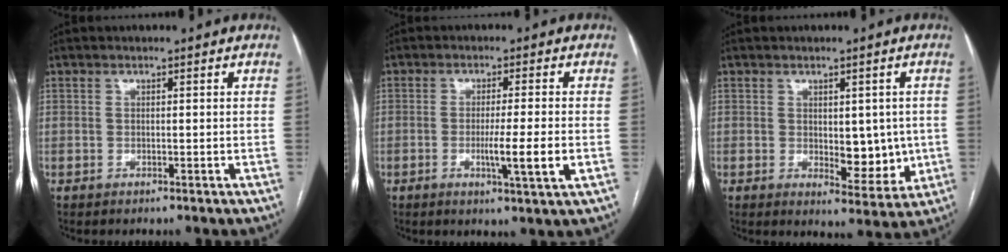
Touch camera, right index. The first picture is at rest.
{"total": 6.5, "force": [-1.5, -0.5, 6.3], "torque": [-0.105, -0.015, -0.026]}
{"total": 7.2, "force": [-0.2, 3.6, 6.2], "torque": [-0.070, -0.007, 0.008]}